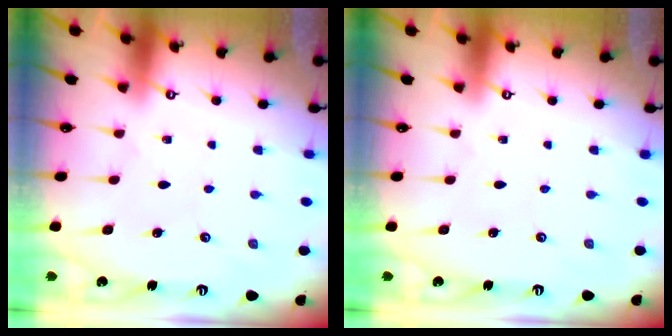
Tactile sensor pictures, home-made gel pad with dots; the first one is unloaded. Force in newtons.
{"total": 0.0}